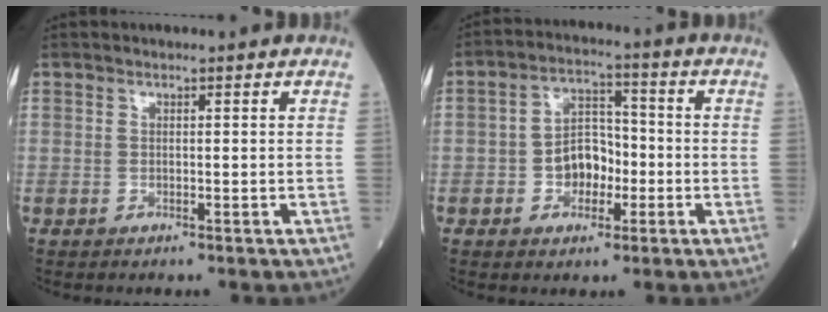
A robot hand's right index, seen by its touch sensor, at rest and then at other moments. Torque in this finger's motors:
{"motor_torque": [0.19, -0.15, 0.11, 0.04]}